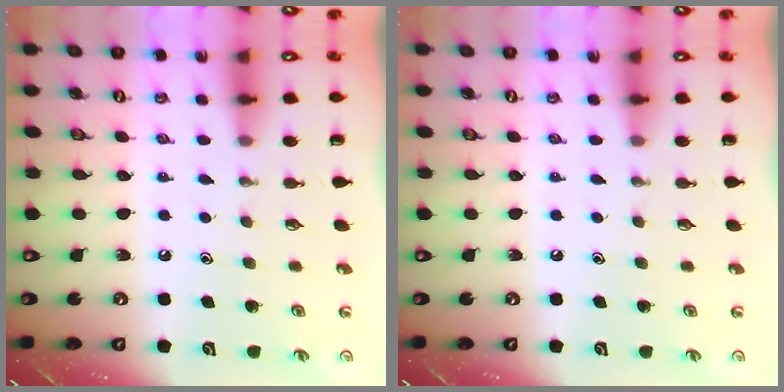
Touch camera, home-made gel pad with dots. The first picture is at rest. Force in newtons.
{"total": 0.0}